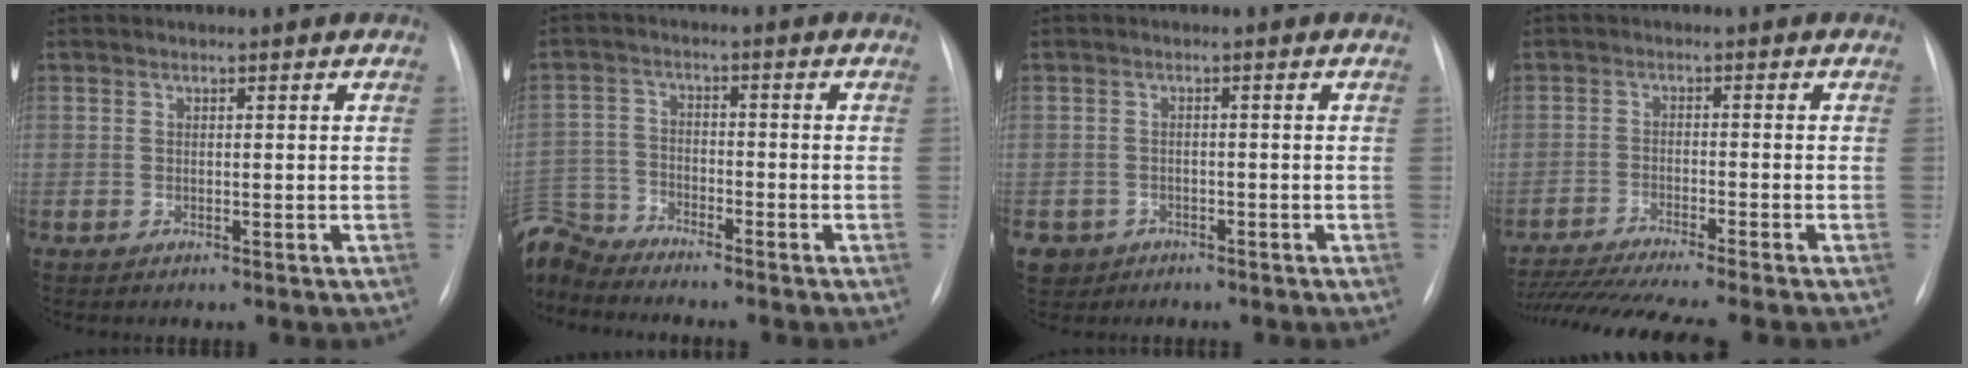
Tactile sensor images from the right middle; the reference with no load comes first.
{"total": 8.4, "force": [-8.3, 1.2, 0.6], "torque": [-0.025, 0.002, -0.167]}
{"total": 4.1, "force": [-2.4, 3.3, 0.1], "torque": [-0.002, 0.007, -0.037]}
{"total": 14.3, "force": [-12.5, -1.0, 6.8], "torque": [-0.107, -0.029, -0.200]}